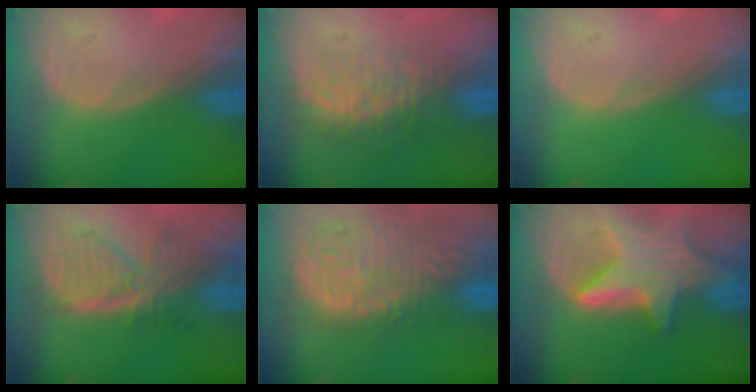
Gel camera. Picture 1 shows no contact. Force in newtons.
{"total": 7.7, "press": 7.4, "slide": 1.9}
{"total": 0.0}
{"total": 8.1, "press": 7.0, "slide": 4.0}
{"total": 15.3, "press": 12.6, "slide": 8.6}
{"total": 8.1, "press": 8.0, "slide": 0.6}